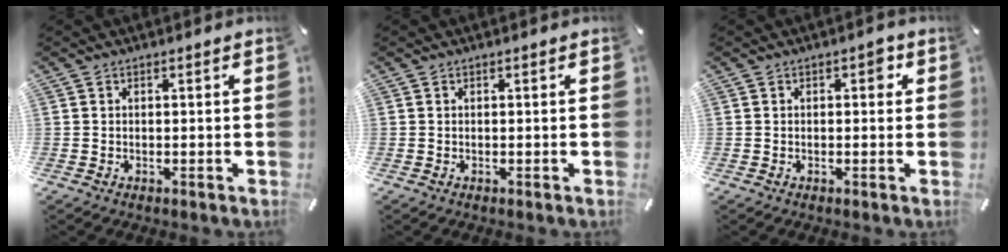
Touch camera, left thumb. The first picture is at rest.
{"total": 0.0}
{"total": 2.4, "force": [0.4, 1.4, 1.9], "torque": [-0.016, 0.002, -0.001]}